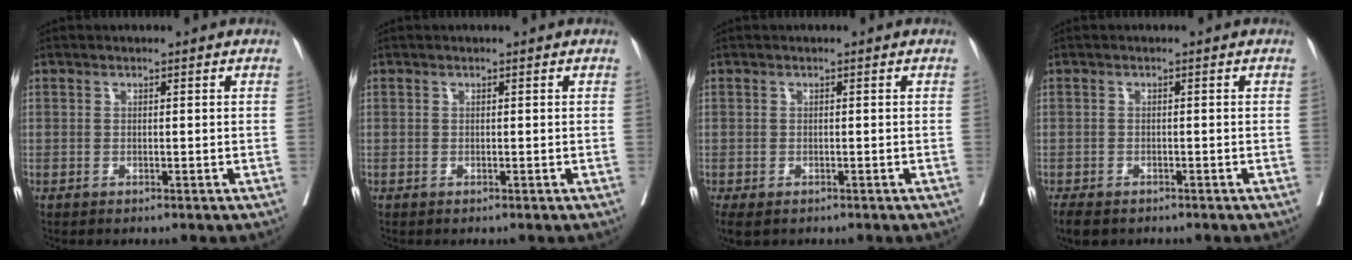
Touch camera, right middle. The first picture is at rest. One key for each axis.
{"total": 0.0}
{"total": 3.9, "fx": -2.5, "fy": 2.2, "fz": 2.0, "tx": -0.039, "ty": -0.010, "tz": -0.039}
{"total": 5.3, "fx": -4.0, "fy": 2.5, "fz": 2.4, "tx": -0.037, "ty": -0.009, "tz": -0.061}